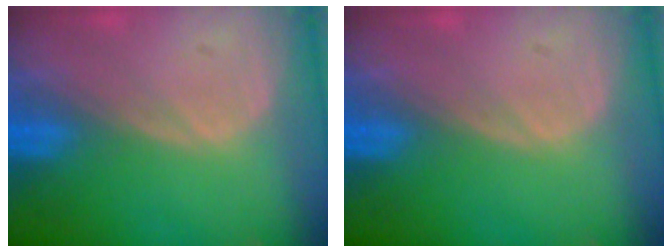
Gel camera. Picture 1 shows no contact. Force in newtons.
{"total": 0.0}